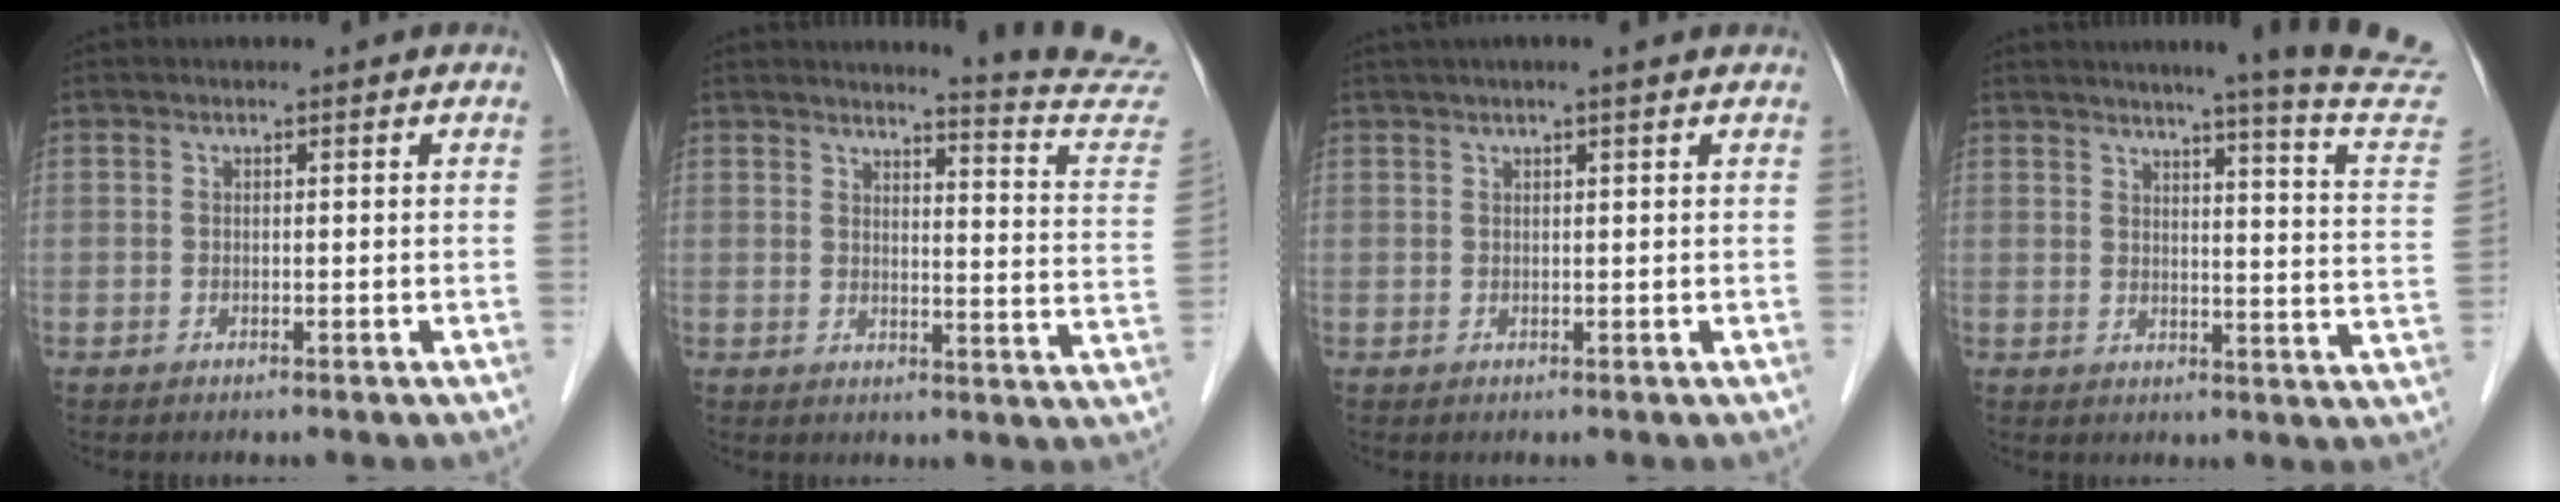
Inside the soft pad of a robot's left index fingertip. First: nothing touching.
{"total": 13.9, "force": [13.8, -1.7, 1.5], "torque": [-0.014, -0.127, 0.133]}
{"total": 4.3, "force": [3.4, -0.2, 2.7], "torque": [-0.038, 0.031, 0.051]}
{"total": 17.0, "force": [15.5, -2.6, 6.6], "torque": [-0.090, -0.103, 0.163]}